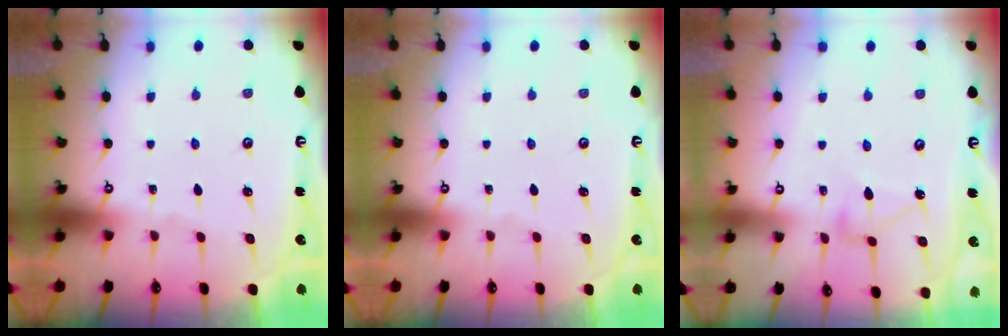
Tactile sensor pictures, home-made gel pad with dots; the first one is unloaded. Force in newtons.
{"total": 0.0}
{"total": 5.7, "press": 5.7, "slide": 0.2}